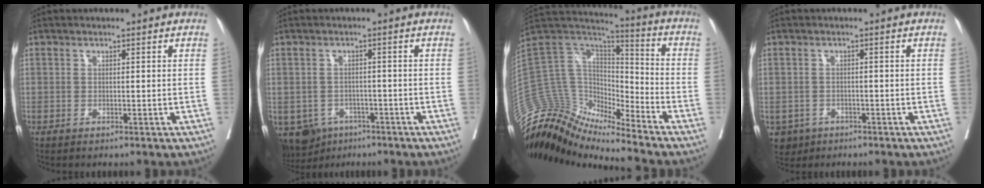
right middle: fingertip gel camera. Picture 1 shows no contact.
{"total": 7.9, "force": [-4.4, 6.2, 2.2], "torque": [-0.050, -0.001, -0.058]}
{"total": 15.2, "force": [-14.8, 2.4, 2.4], "torque": [-0.043, 0.083, -0.270]}
{"total": 3.7, "force": [-2.1, 3.1, 0.6], "torque": [-0.008, 0.004, -0.031]}